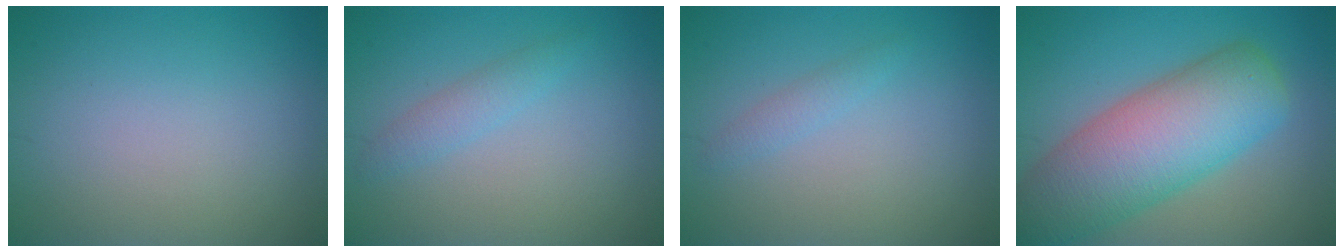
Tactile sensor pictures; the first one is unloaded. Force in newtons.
{"total": 1.7, "press": 1.7, "slide": 0.1}
{"total": 1.1, "press": 1.1, "slide": 0.1}
{"total": 10.5, "press": 10.4, "slide": 0.6}